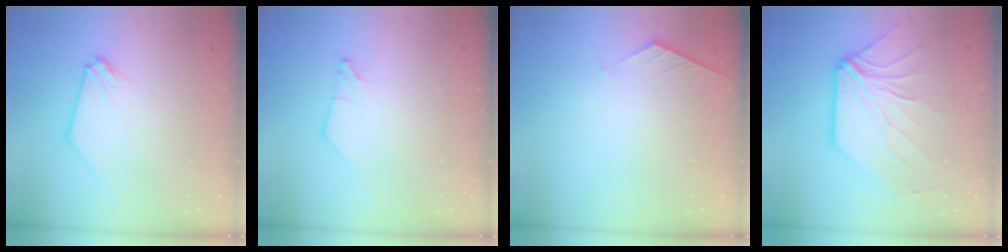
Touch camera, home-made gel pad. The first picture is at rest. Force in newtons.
{"total": 0.0}
{"total": 4.1, "press": 4.1, "slide": 0.3}
{"total": 9.6, "press": 9.5, "slide": 1.7}